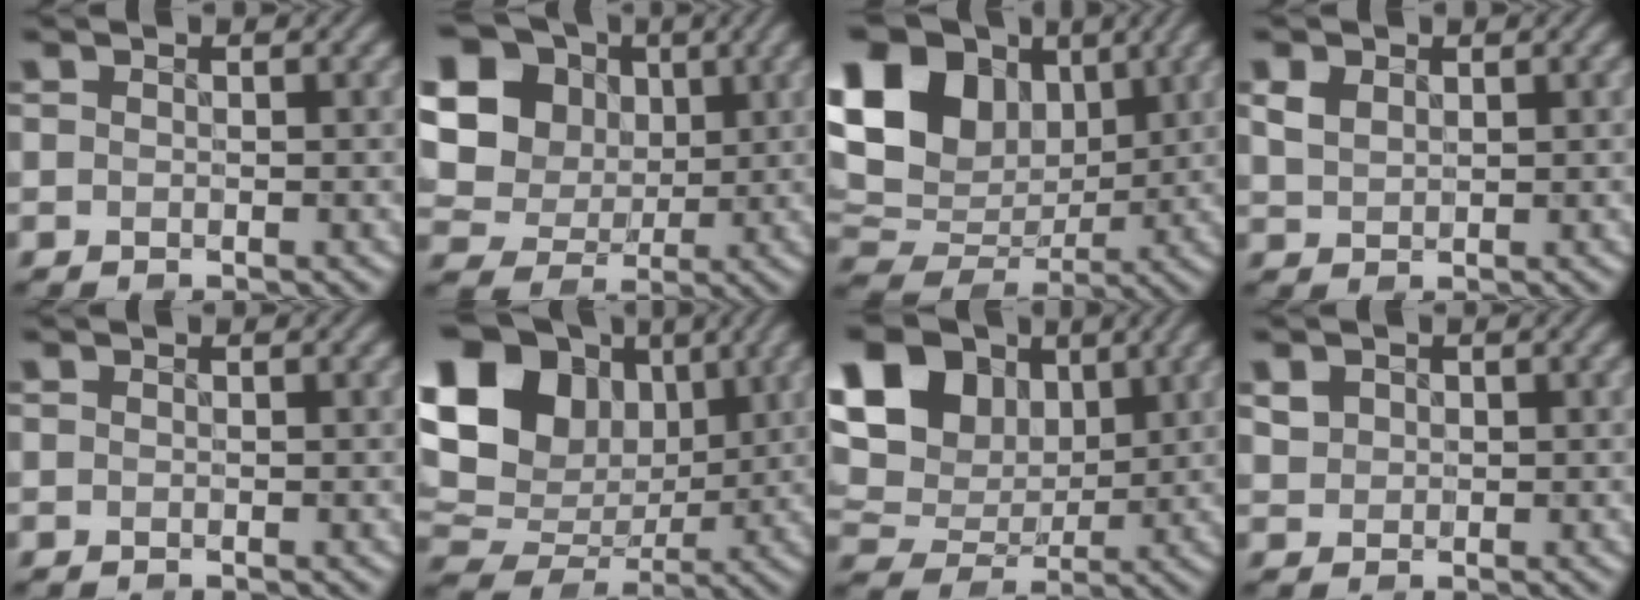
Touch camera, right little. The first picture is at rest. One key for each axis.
{"total": 12.8, "fx": 3.5, "fy": 10.9, "fz": 5.7, "tx": -0.153, "ty": 0.023, "tz": 0.067}
{"total": 13.9, "fx": 4.2, "fy": 10.2, "fz": 8.6, "tx": -0.181, "ty": 0.029, "tz": 0.071}
{"total": 0.8, "fx": 0.4, "fy": 0.6, "fz": 0.4, "tx": -0.017, "ty": -0.004, "tz": 0.018}
{"total": 0.0}
{"total": 16.6, "fx": 4.7, "fy": 12.7, "fz": 9.6, "tx": -0.211, "ty": 0.039, "tz": 0.081}
{"total": 12.5, "fx": 4.9, "fy": 8.9, "fz": 7.3, "tx": -0.138, "ty": 0.029, "tz": 0.072}
{"total": 1.3, "fx": 0.2, "fy": 1.2, "fz": 0.3, "tx": -0.017, "ty": -0.001, "tz": 0.009}